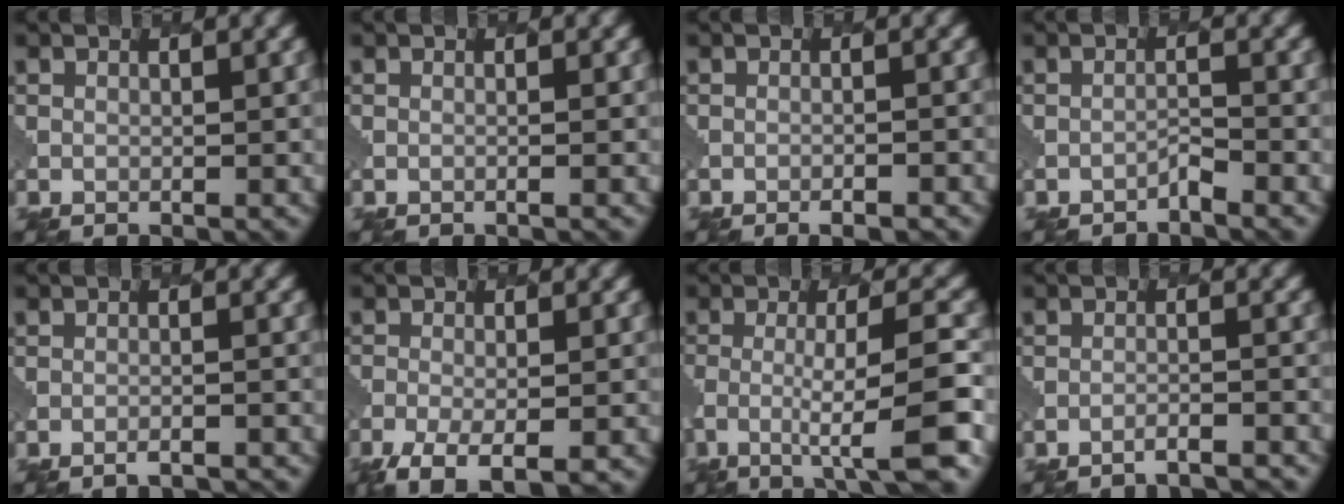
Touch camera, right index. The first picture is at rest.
{"total": 0.6, "force": [0.0, 0.2, 0.5], "torque": [-0.005, -0.002, -0.010]}
{"total": 2.1, "force": [-1.8, 0.6, 1.1], "torque": [-0.006, 0.012, -0.028]}
{"total": 0.7, "force": [-0.7, -0.1, 0.1], "torque": [-0.003, 0.006, -0.018]}
{"total": 3.4, "force": [-3.2, 0.5, 0.9], "torque": [-0.004, 0.014, -0.045]}
{"total": 5.6, "force": [-3.6, 1.7, 4.0], "torque": [-0.070, -0.013, -0.063]}
{"total": 7.4, "force": [-2.3, 1.1, 6.9], "torque": [-0.107, 0.004, -0.055]}
{"total": 4.1, "force": [-3.9, 0.4, 1.1], "torque": [-0.013, 0.007, -0.058]}